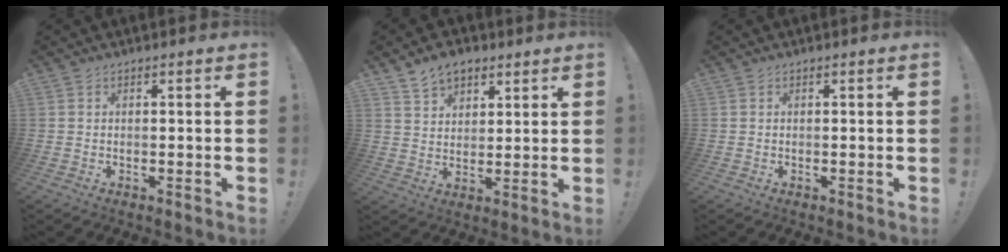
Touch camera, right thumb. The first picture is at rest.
{"total": 7.6, "force": [5.4, 4.8, 2.5], "torque": [-0.043, -0.026, 0.103]}
{"total": 0.0}